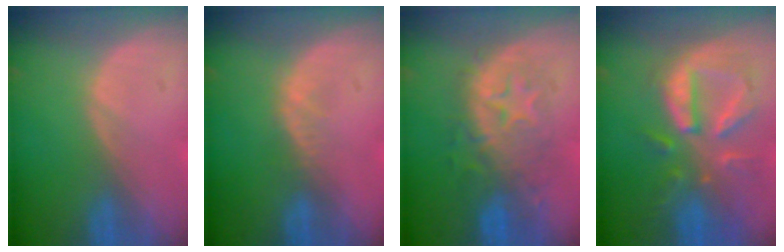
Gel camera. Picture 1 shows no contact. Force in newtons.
{"total": 1.5, "press": 1.5, "slide": 0.2}
{"total": 8.3, "press": 8.3, "slide": 0.8}
{"total": 9.9, "press": 9.0, "slide": 4.1}